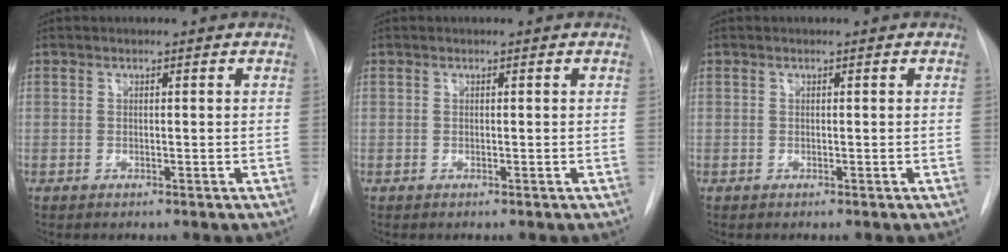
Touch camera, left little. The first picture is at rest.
{"total": 0.0}
{"total": 0.0}